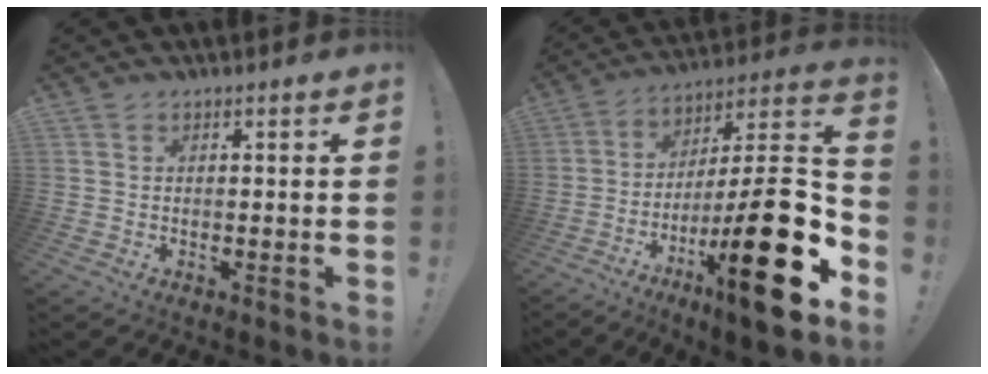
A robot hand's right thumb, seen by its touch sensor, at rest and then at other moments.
{"total": 25.3, "force": [-10.0, 4.3, 22.8], "torque": [-0.350, 0.034, -0.163]}